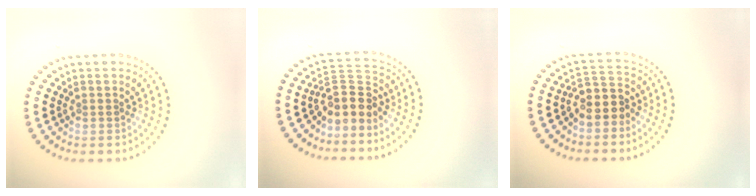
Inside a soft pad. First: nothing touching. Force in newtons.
{"total": 3.4, "press": 2.8, "slide": 1.9}
{"total": 3.0, "press": 2.5, "slide": 1.6}